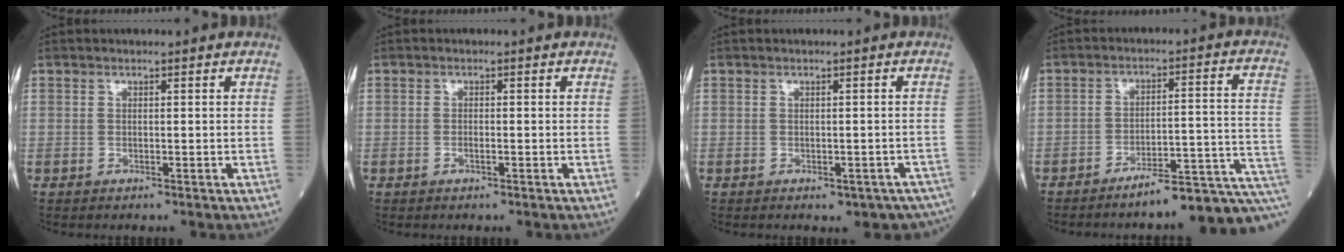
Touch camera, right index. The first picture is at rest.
{"total": 0.8, "force": [-0.3, 0.2, 0.7], "torque": [-0.014, 0.000, -0.005]}
{"total": 6.0, "force": [-4.6, 3.1, 2.3], "torque": [-0.010, 0.003, -0.052]}
{"total": 12.2, "force": [-9.1, 0.3, 8.2], "torque": [-0.076, 0.044, -0.130]}